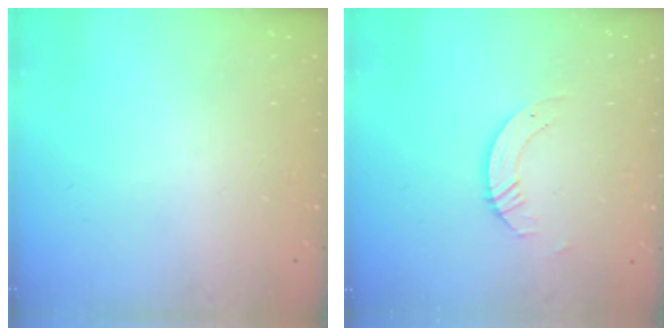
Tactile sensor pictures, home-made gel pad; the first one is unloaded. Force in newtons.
{"total": 3.4, "press": 3.4, "slide": 0.1}